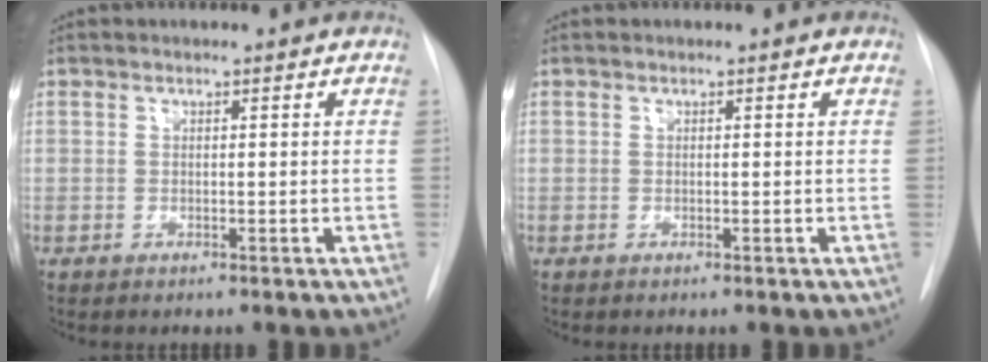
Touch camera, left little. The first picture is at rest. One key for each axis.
{"total": 0.0}